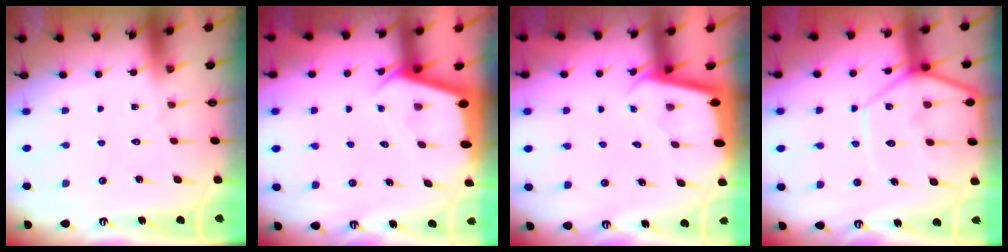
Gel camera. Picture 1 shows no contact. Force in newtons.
{"total": 2.3, "press": 2.3, "slide": 0.2}
{"total": 1.9, "press": 1.9, "slide": 0.1}
{"total": 11.9, "press": 11.8, "slide": 1.2}